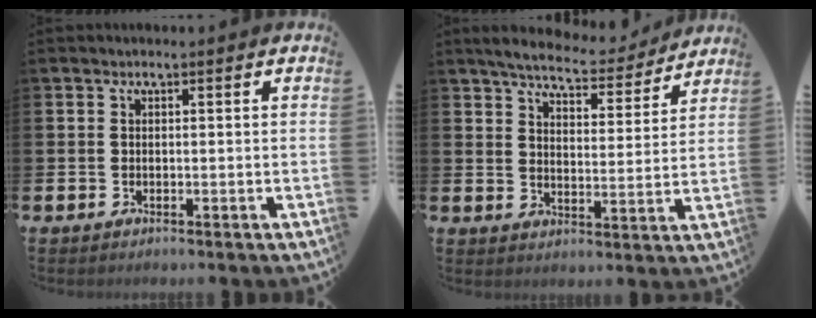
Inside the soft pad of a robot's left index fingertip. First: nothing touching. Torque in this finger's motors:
{"motor_torque": [0.70, -0.68, 0.15, 0.05]}